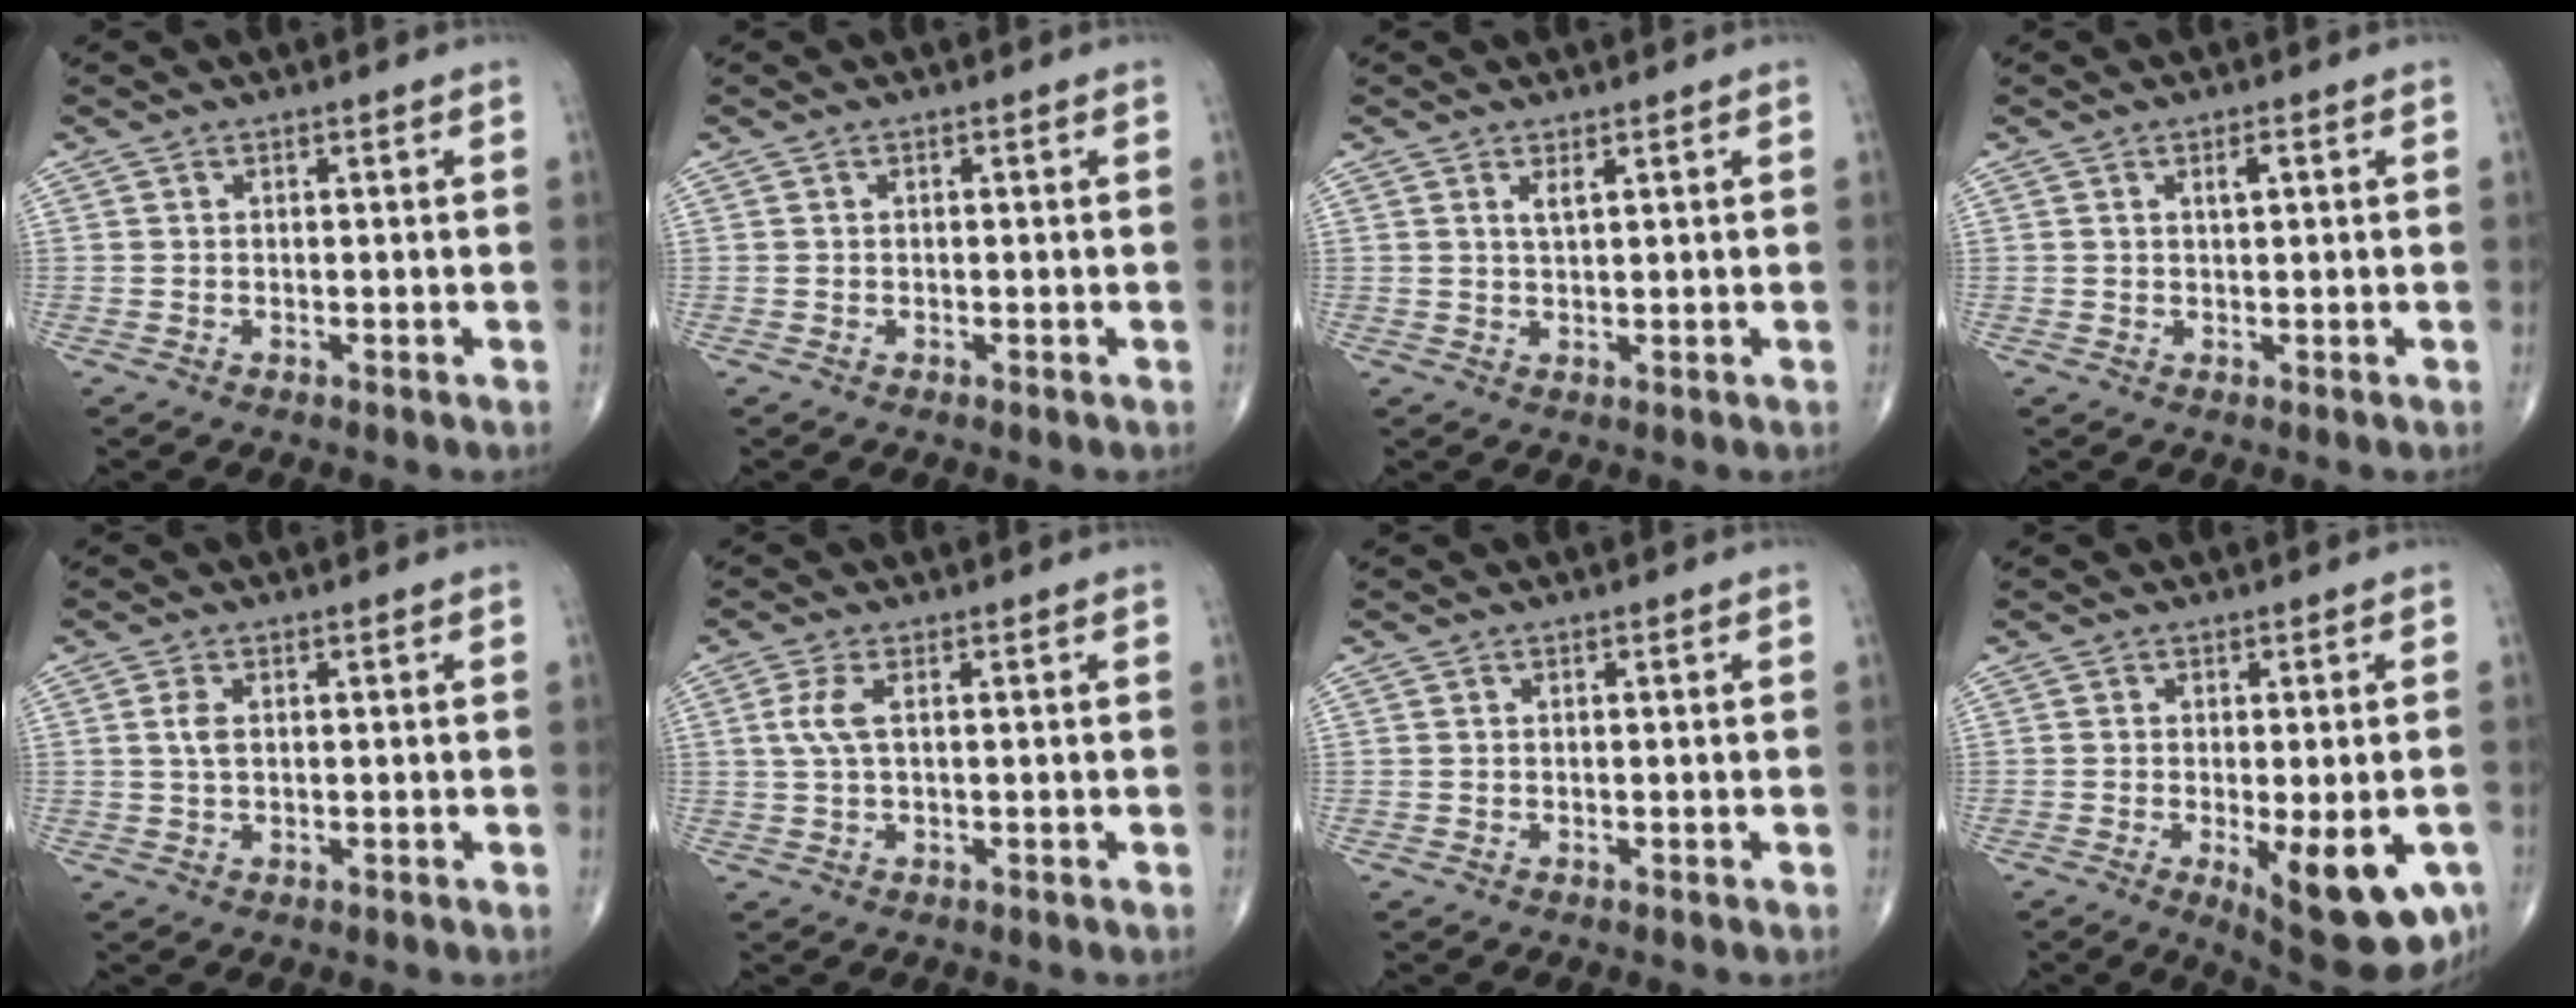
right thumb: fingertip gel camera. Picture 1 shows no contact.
{"total": 0.0}
{"total": 1.6, "force": [0.9, 0.3, 1.3], "torque": [-0.024, -0.005, 0.019]}
{"total": 1.6, "force": [0.6, 0.5, 1.4], "torque": [-0.024, -0.001, 0.010]}
{"total": 2.3, "force": [0.5, 1.1, 1.9], "torque": [-0.042, 0.003, 0.009]}
{"total": 3.4, "force": [0.6, 1.1, 3.1], "torque": [-0.090, 0.008, 0.015]}
{"total": 0.0}
{"total": 13.1, "force": [-4.6, 4.3, 11.5], "torque": [-0.124, -0.010, -0.050]}